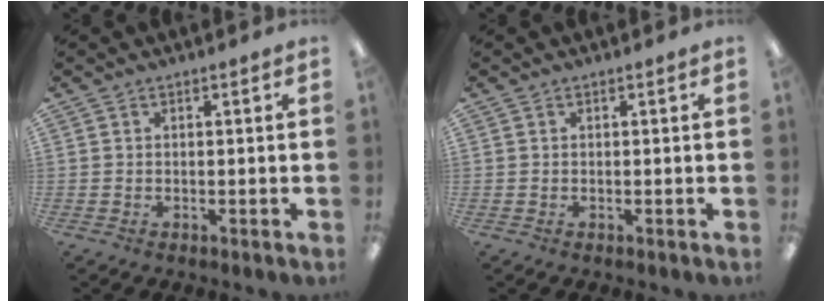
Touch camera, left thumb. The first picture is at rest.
{"total": 0.0}